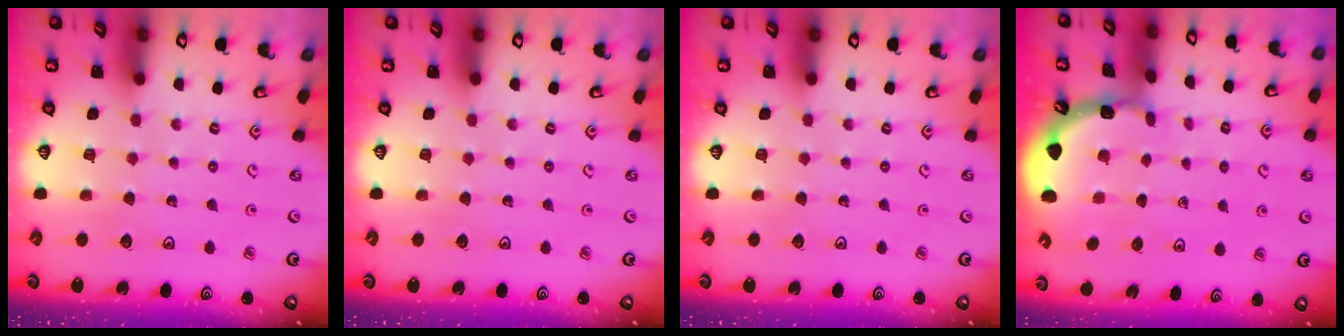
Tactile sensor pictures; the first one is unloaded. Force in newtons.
{"total": 0.0}
{"total": 0.0}
{"total": 1.8, "press": 1.8, "slide": 0.1}